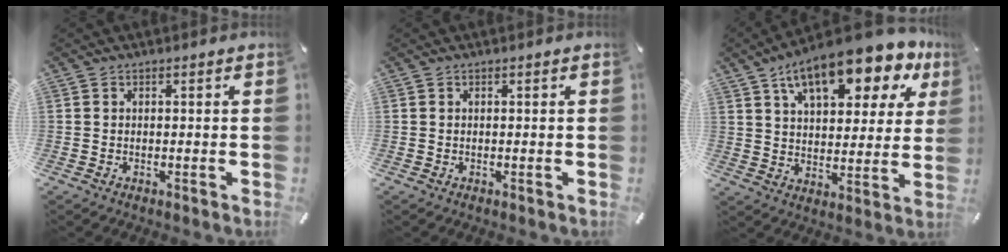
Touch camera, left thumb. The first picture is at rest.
{"total": 0.0}
{"total": 18.7, "force": [11.5, 8.1, 12.2], "torque": [-0.194, -0.054, 0.190]}